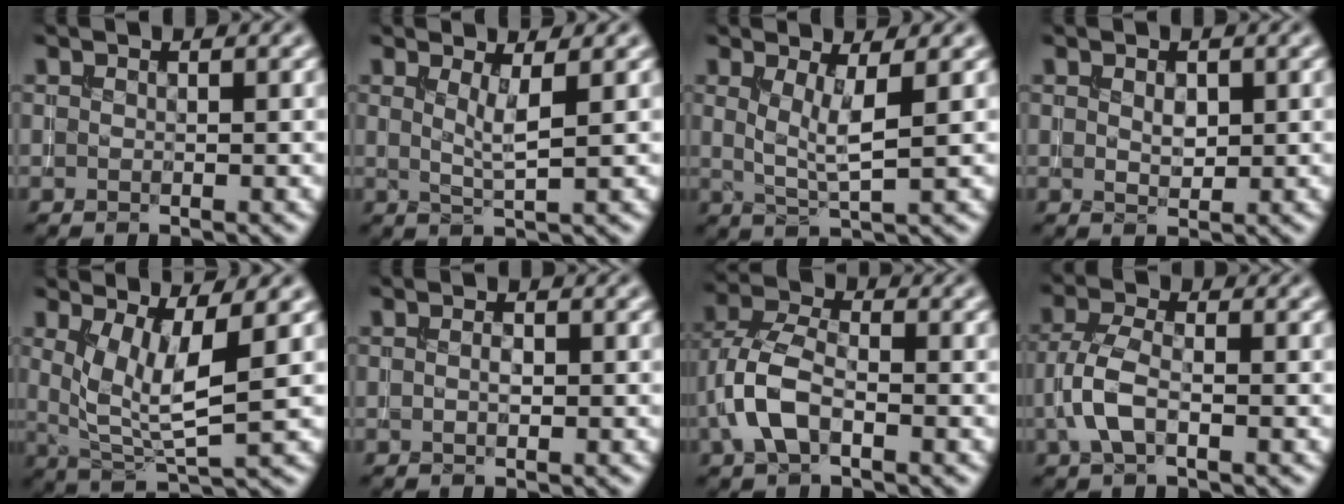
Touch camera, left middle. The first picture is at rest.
{"total": 2.3, "force": [0.8, 0.5, 2.1], "torque": [-0.034, -0.007, 0.014]}
{"total": 3.2, "force": [0.8, 0.7, 3.0], "torque": [-0.059, -0.009, 0.017]}
{"total": 1.4, "force": [0.4, 0.8, 1.0], "torque": [-0.018, -0.002, 0.011]}
{"total": 5.5, "force": [1.3, 1.7, 5.0], "torque": [-0.103, -0.019, 0.033]}
{"total": 0.9, "force": [0.0, 0.4, 0.8], "torque": [-0.017, -0.001, 0.000]}
{"total": 5.0, "force": [-1.6, 2.7, 3.9], "torque": [-0.092, 0.007, -0.043]}
{"total": 3.6, "force": [-1.1, 1.7, 3.0], "torque": [-0.070, 0.005, -0.030]}